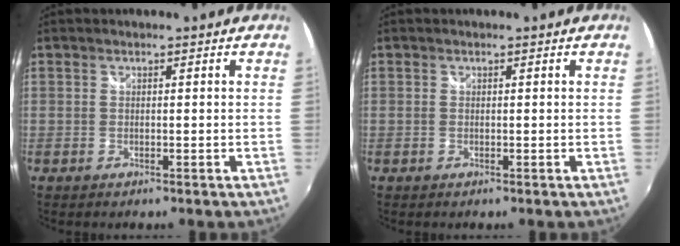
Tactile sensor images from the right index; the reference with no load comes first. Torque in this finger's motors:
{"motor_torque": [0.12, 0.03, 0.03, 0.00]}